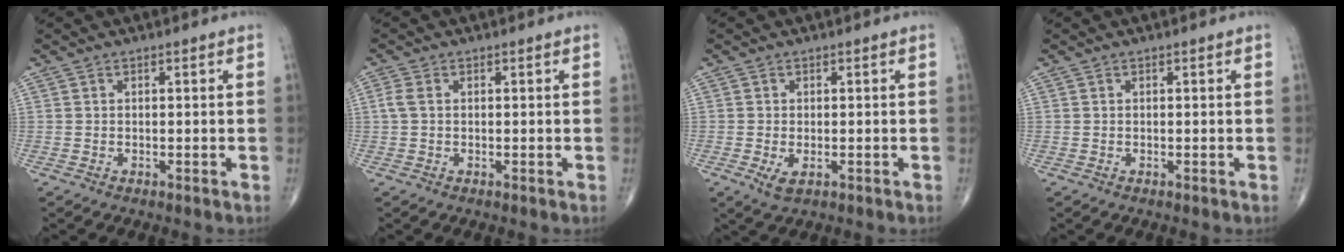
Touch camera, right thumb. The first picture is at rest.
{"total": 1.9, "force": [0.2, 1.2, 1.5], "torque": [-0.043, 0.004, 0.003]}
{"total": 2.5, "force": [-0.8, 1.2, 2.1], "torque": [-0.039, -0.007, -0.010]}
{"total": 0.0}